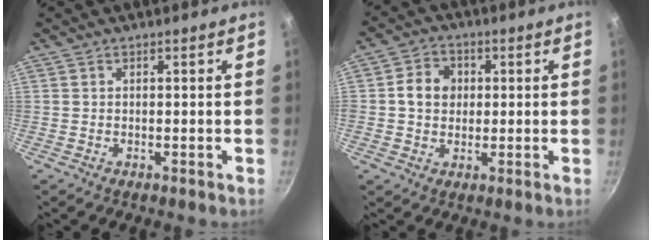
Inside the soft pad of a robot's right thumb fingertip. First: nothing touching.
{"total": 6.3, "force": [0.7, 5.4, 3.0], "torque": [-0.026, 0.007, 0.002]}